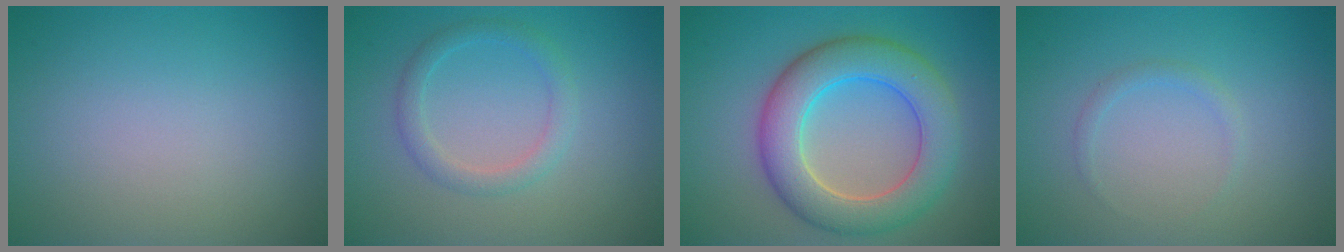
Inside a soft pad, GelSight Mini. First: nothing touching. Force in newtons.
{"total": 2.1, "press": 2.1, "slide": 0.1}
{"total": 7.5, "press": 7.5, "slide": 0.6}
{"total": 0.9, "press": 0.9, "slide": 0.0}